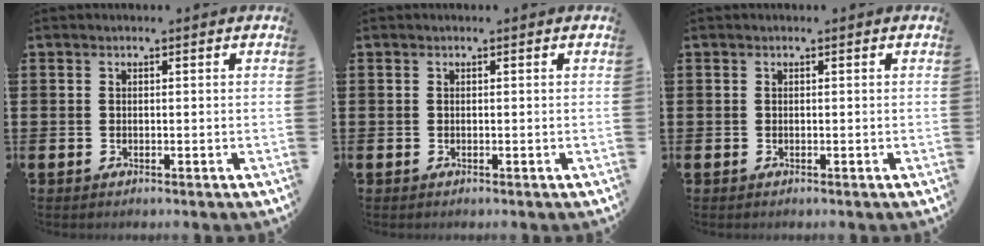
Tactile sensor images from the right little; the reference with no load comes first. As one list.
[{"total": 0.0}, {"total": 0.0}]